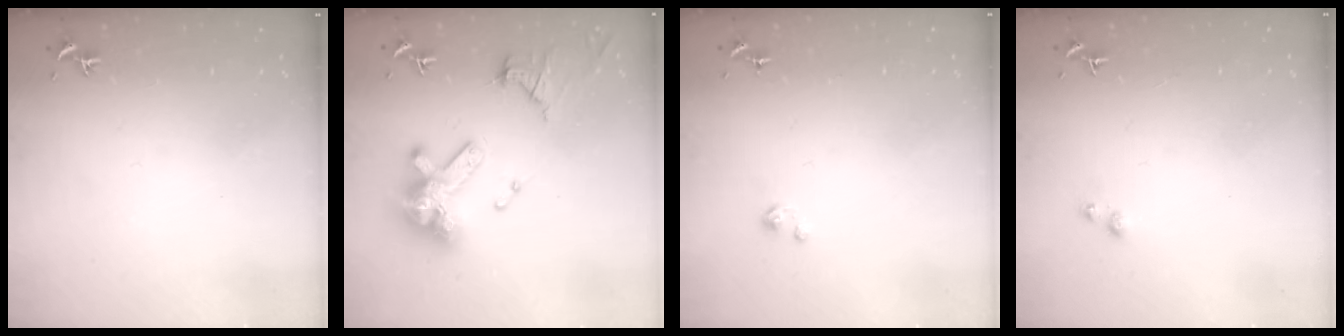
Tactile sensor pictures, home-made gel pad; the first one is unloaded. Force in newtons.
{"total": 18.8, "press": 18.7, "slide": 2.2}
{"total": 1.1, "press": 1.1, "slide": 0.2}
{"total": 2.8, "press": 2.8, "slide": 0.3}